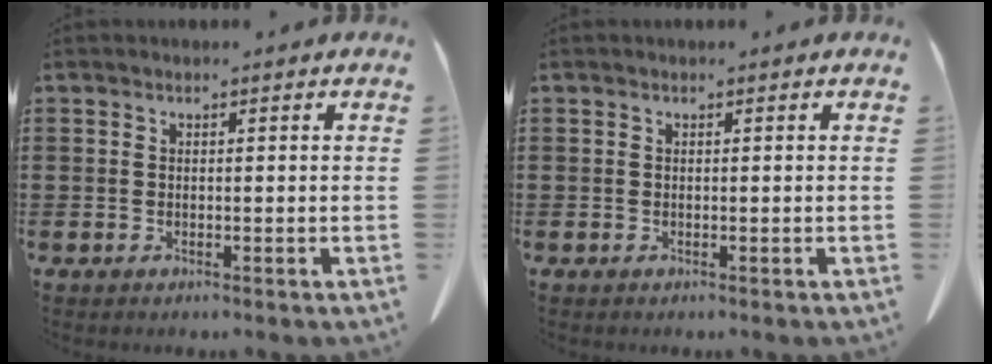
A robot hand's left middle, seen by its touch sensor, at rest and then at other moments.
{"total": 0.0}